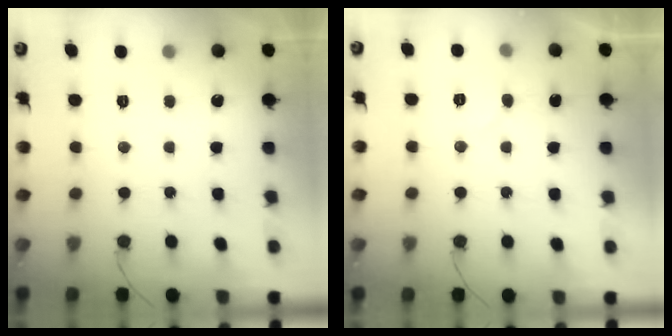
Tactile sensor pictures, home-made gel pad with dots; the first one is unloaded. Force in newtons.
{"total": 5.2, "press": 5.1, "slide": 0.5}